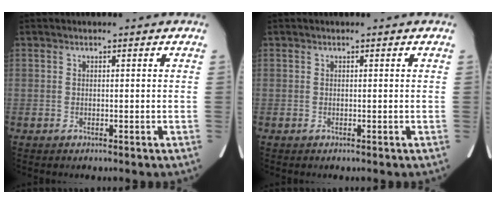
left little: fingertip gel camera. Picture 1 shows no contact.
{"total": 0.0}